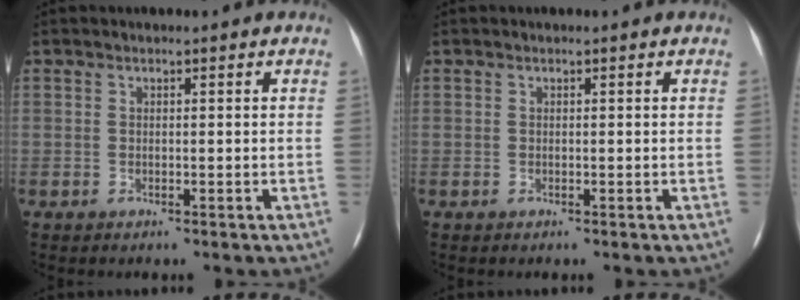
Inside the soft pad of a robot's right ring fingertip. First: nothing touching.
{"total": 0.0}